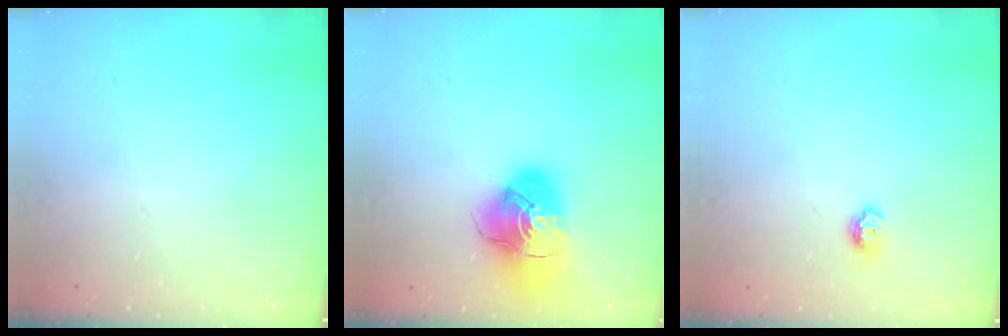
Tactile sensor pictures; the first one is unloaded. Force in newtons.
{"total": 16.9, "press": 16.8, "slide": 2.0}
{"total": 6.4, "press": 6.3, "slide": 0.9}